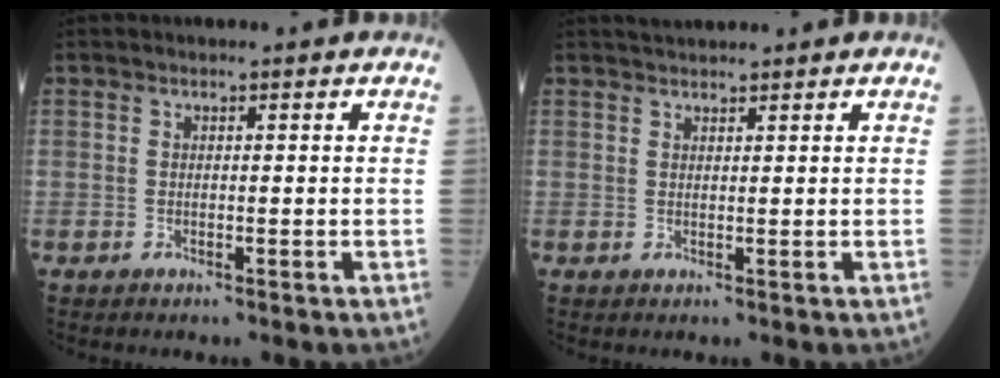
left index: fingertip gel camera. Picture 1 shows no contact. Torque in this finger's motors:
{"motor_torque": [-0.07, -0.07, 0.01, 0.00]}